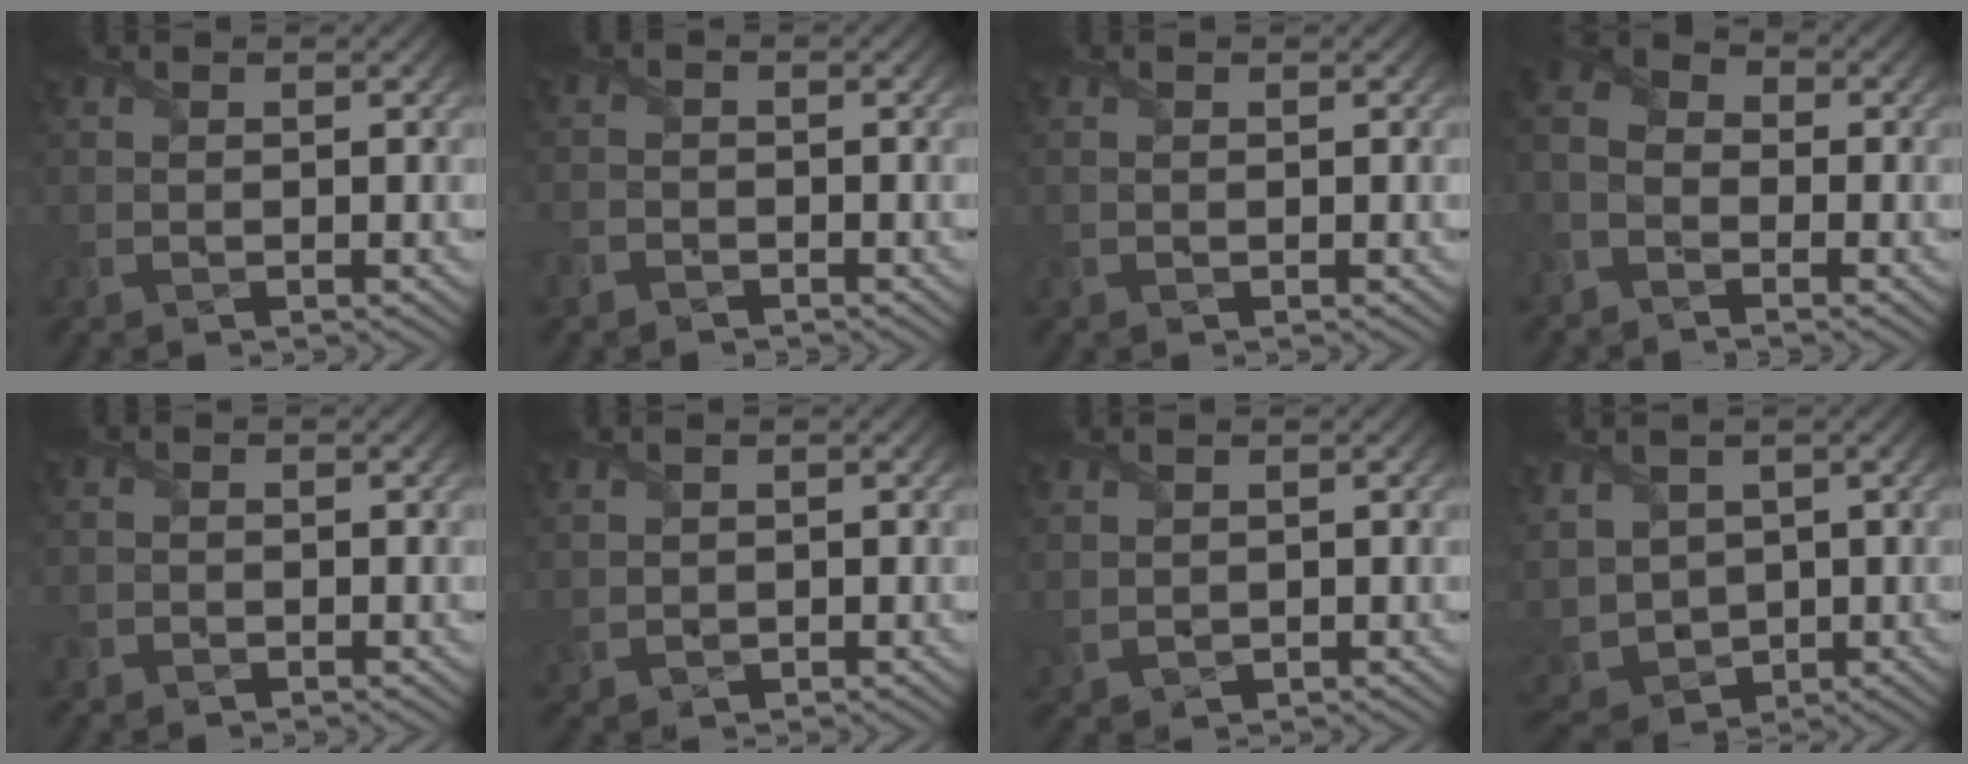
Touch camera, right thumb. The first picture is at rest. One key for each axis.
{"total": 1.7, "fx": -1.5, "fy": 0.8, "fz": 0.0, "tx": 0.004, "ty": 0.001, "tz": -0.038}
{"total": 0.0}
{"total": 6.3, "fx": -3.3, "fy": 4.2, "fz": 3.3, "tx": -0.081, "ty": -0.004, "tz": -0.080}
{"total": 1.1, "fx": -0.9, "fy": 0.6, "fz": -0.1, "tx": 0.007, "ty": -0.002, "tz": -0.021}
{"total": 1.1, "fx": 0.6, "fy": 1.0, "fz": 0.1, "tx": -0.014, "ty": -0.003, "tz": 0.012}
{"total": 1.5, "fx": 0.9, "fy": 1.0, "fz": 0.5, "tx": -0.024, "ty": -0.001, "tz": 0.023}
{"total": 7.4, "fx": 1.0, "fy": 5.9, "fz": 4.4, "tx": -0.148, "ty": -0.008, "tz": 0.012}